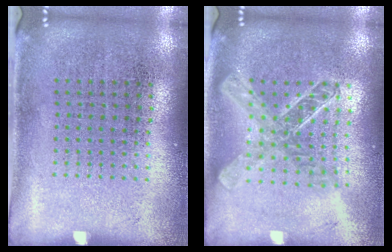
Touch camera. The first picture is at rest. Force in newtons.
{"total": 1.9, "press": 1.6, "slide": 1.0}